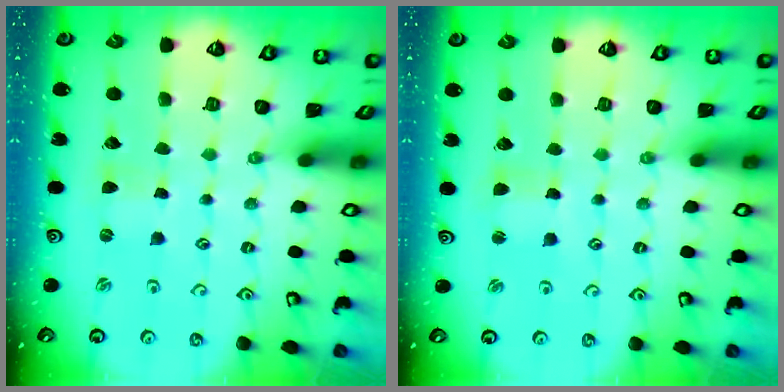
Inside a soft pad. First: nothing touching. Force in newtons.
{"total": 1.5, "press": 1.5, "slide": 0.2}